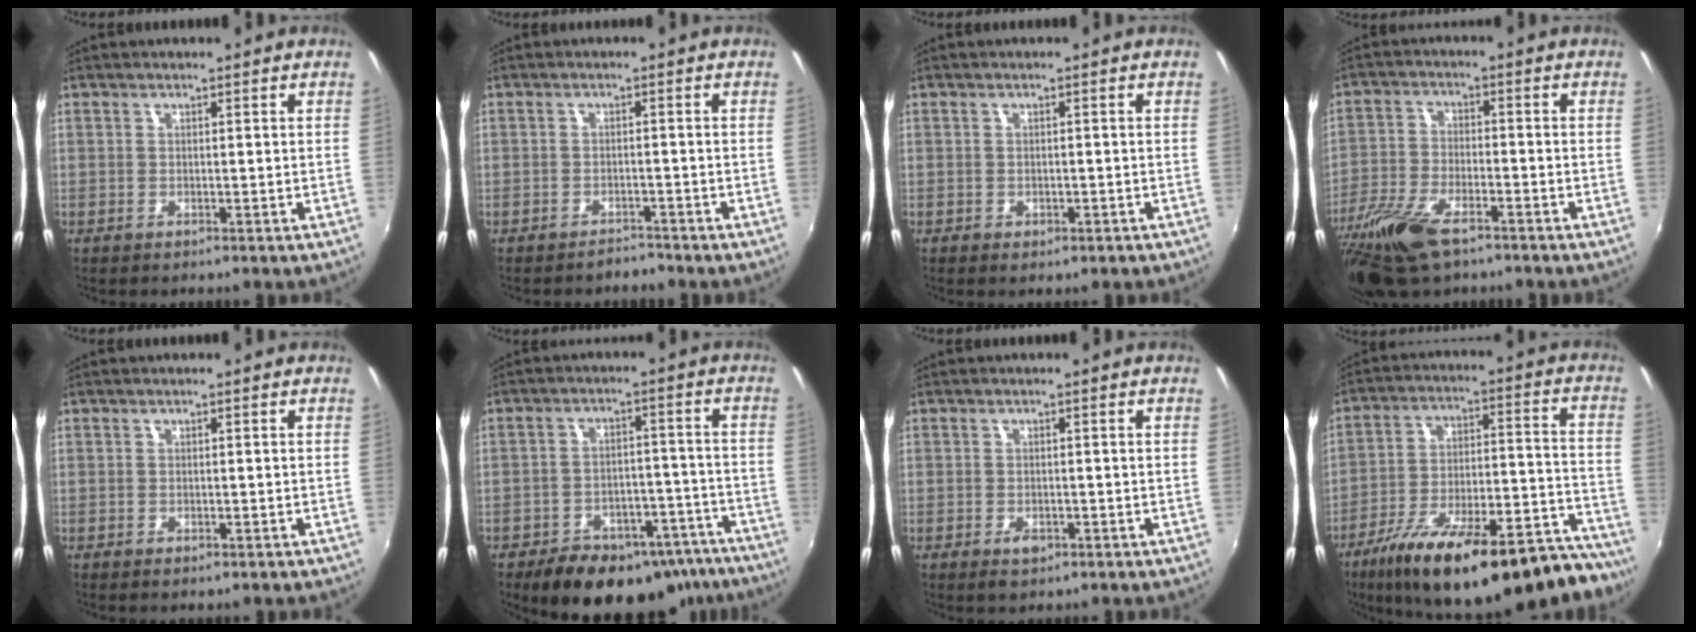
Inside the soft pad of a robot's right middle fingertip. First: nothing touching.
{"total": 2.0, "force": [-1.9, 0.6, 0.0], "torque": [-0.004, 0.004, -0.029]}
{"total": 1.6, "force": [-0.8, 1.1, 0.9], "torque": [-0.016, -0.005, -0.009]}
{"total": 13.4, "force": [-8.9, 5.1, 8.6], "torque": [-0.204, -0.032, -0.176]}
{"total": 0.6, "force": [-0.4, 0.3, 0.4], "torque": [-0.007, -0.002, -0.006]}
{"total": 21.1, "force": [-16.0, 10.4, 9.0], "torque": [-0.159, 0.031, -0.184]}
{"total": 2.3, "force": [-1.2, 1.4, 1.3], "torque": [-0.022, -0.006, -0.019]}
{"total": 31.2, "force": [-25.0, 8.5, 16.8], "torque": [-0.242, -0.013, -0.346]}